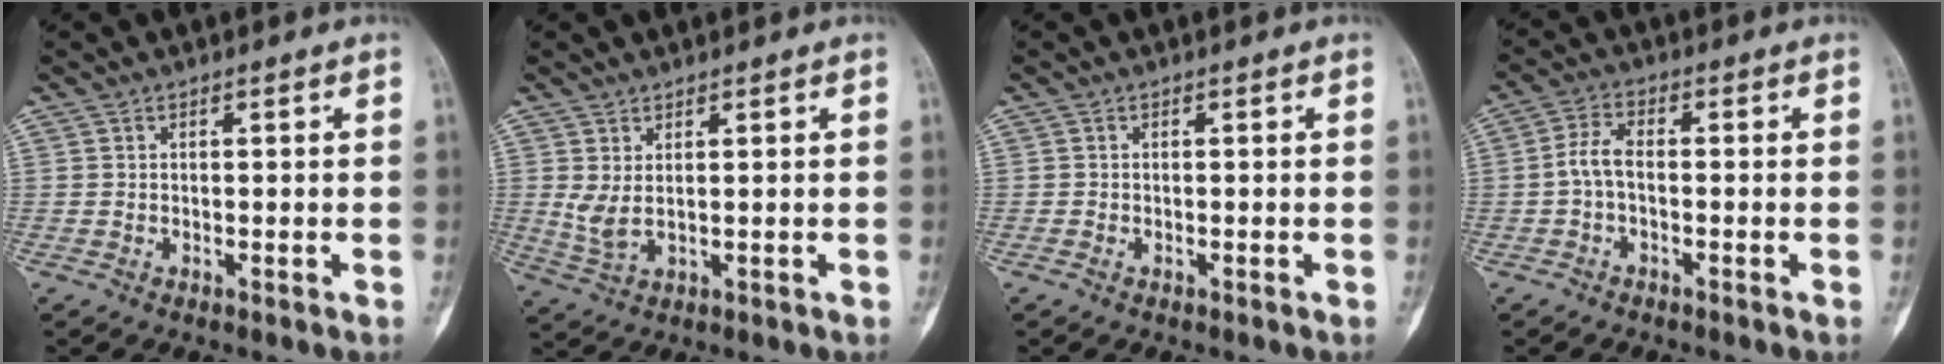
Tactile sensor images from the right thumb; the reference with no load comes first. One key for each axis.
{"total": 3.8, "fx": 0.9, "fy": 1.7, "fz": 3.3, "tx": -0.076, "ty": -0.005, "tz": 0.028}
{"total": 0.0}
{"total": 4.1, "fx": -0.8, "fy": 2.0, "fz": 3.4, "tx": -0.072, "ty": 0.016, "tz": -0.024}